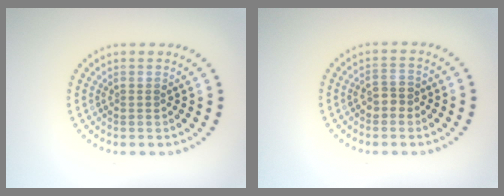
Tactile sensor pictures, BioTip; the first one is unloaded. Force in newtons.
{"total": 1.7, "press": 1.6, "slide": 0.5}